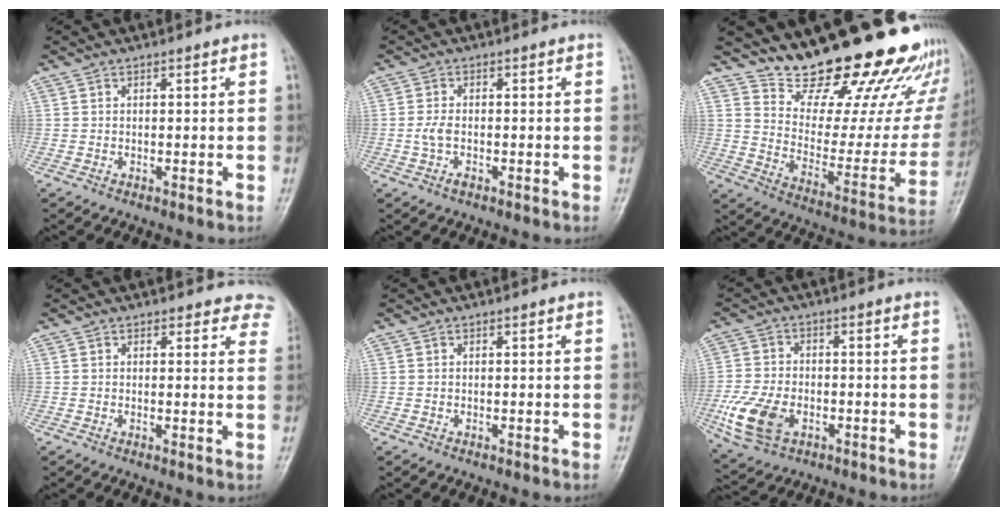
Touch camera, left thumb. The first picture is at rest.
{"total": 2.7, "force": [-0.7, 1.4, 2.1], "torque": [-0.048, 0.006, -0.017]}
{"total": 27.2, "force": [22.7, 8.4, 12.5], "torque": [-0.147, -0.168, 0.312]}
{"total": 6.5, "force": [5.8, 2.9, 0.2], "torque": [0.057, -0.020, 0.031]}
{"total": 0.0}
{"total": 10.5, "force": [-3.4, 6.9, 7.2], "torque": [-0.149, 0.002, -0.062]}